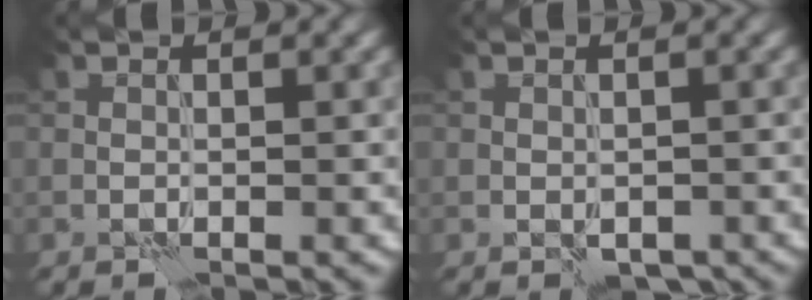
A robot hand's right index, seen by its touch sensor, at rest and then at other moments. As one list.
[{"total": 2.1, "force": [-1.0, 1.4, 1.1], "torque": [-0.021, -0.008, -0.011]}]